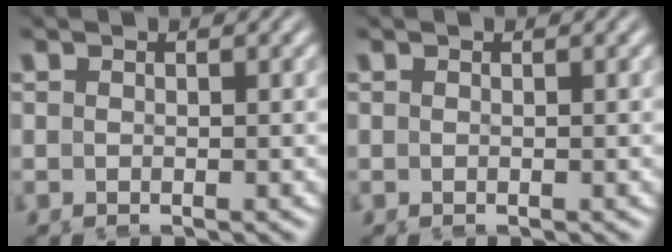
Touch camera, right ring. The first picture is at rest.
{"total": 0.0}